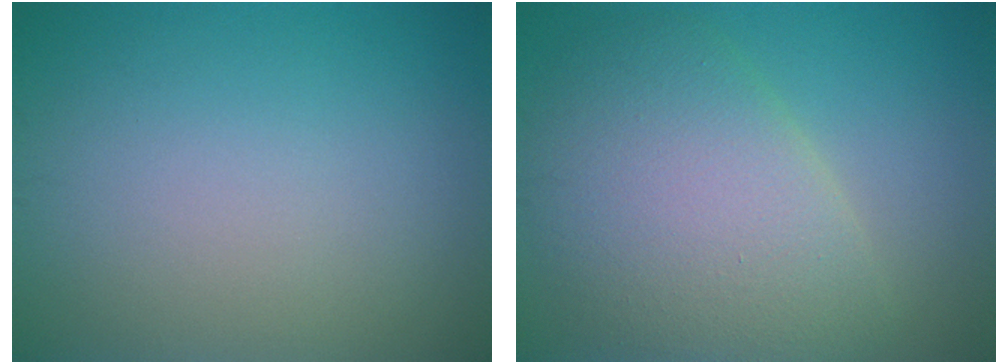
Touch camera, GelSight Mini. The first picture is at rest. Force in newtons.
{"total": 8.1, "press": 8.1, "slide": 0.3}